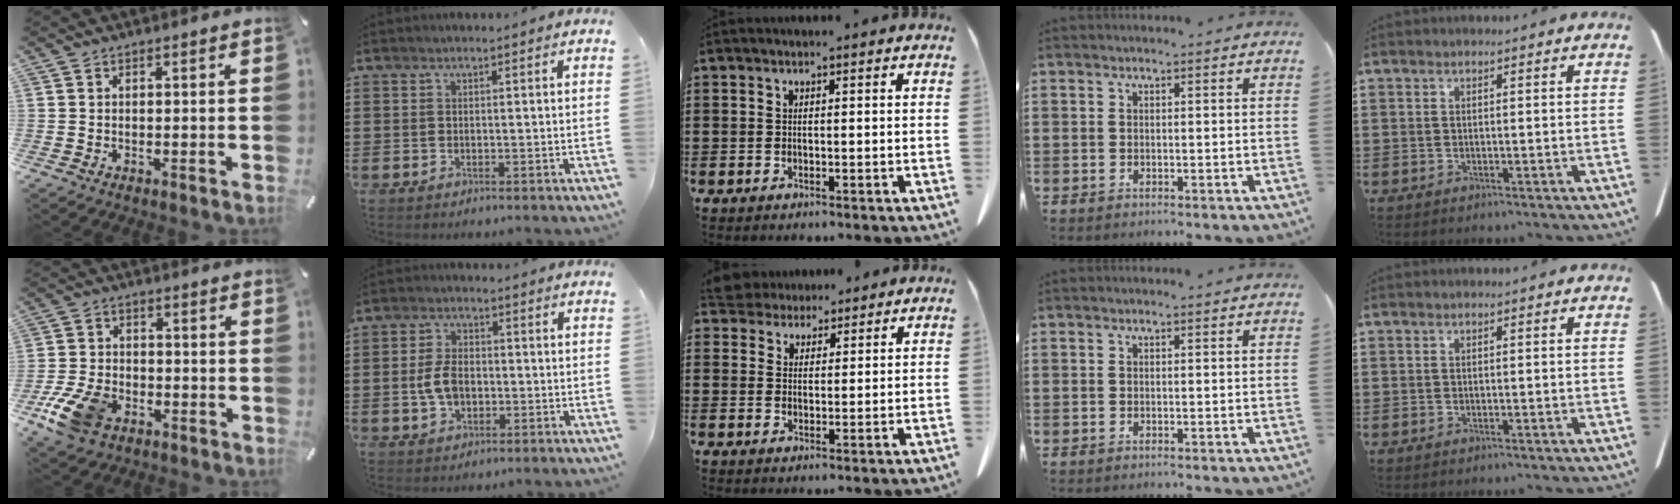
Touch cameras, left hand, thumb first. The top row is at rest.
{"thumb": {"total": 10.4, "force": [-5.4, 6.8, 5.8], "torque": [-0.125, 0.023, -0.097]}, "index": {"total": 5.4, "force": [-0.7, 3.3, 4.1], "torque": [-0.107, -0.002, -0.022]}, "middle": {"total": 3.6, "force": [3.4, 1.3, -0.1], "torque": [-0.012, -0.004, 0.065]}}